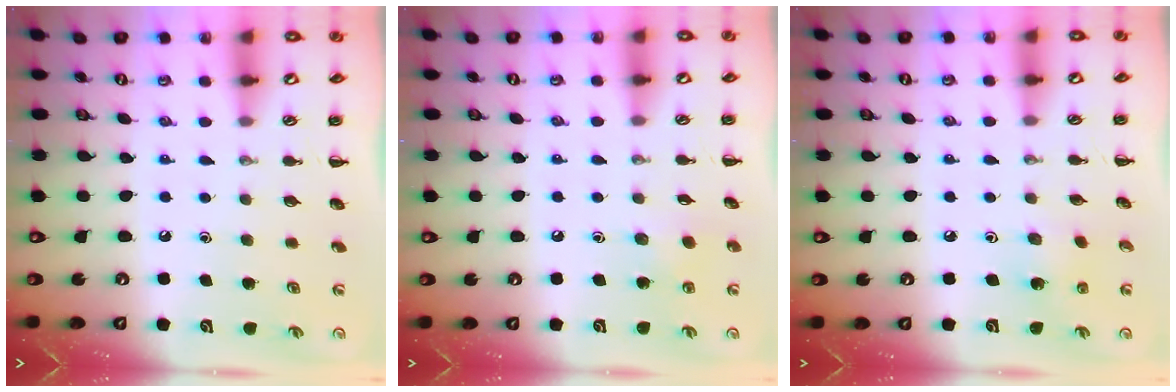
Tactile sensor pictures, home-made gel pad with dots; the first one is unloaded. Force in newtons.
{"total": 5.7, "press": 5.5, "slide": 1.5}
{"total": 2.1, "press": 2.0, "slide": 0.7}